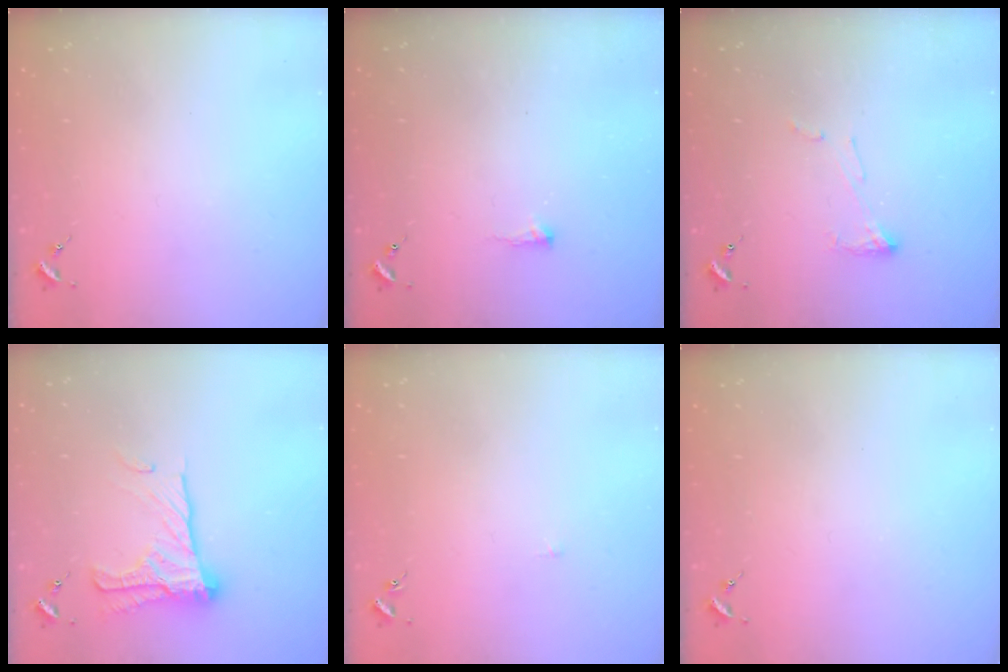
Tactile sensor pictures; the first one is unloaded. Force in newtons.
{"total": 4.2, "press": 4.1, "slide": 0.8}
{"total": 5.4, "press": 5.4, "slide": 0.8}
{"total": 18.0, "press": 17.9, "slide": 1.3}
{"total": 1.8, "press": 1.8, "slide": 0.3}
{"total": 0.0}